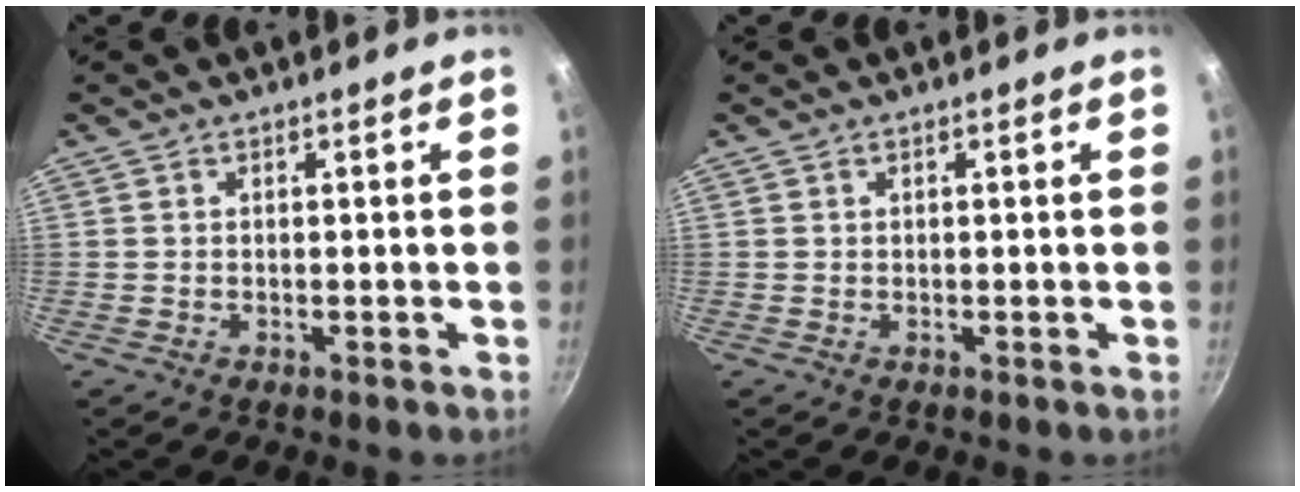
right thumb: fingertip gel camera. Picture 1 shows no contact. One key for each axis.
{"total": 0.0}